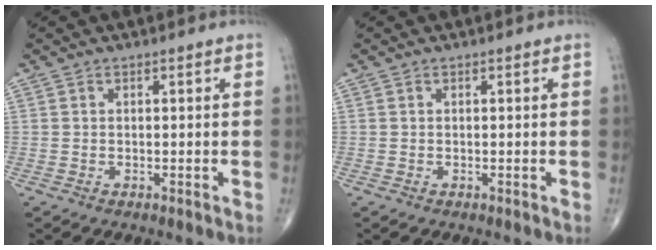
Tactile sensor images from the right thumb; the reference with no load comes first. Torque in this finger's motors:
{"motor_torque": [0.00, 0.00, -0.01, 0.01, 0.00]}